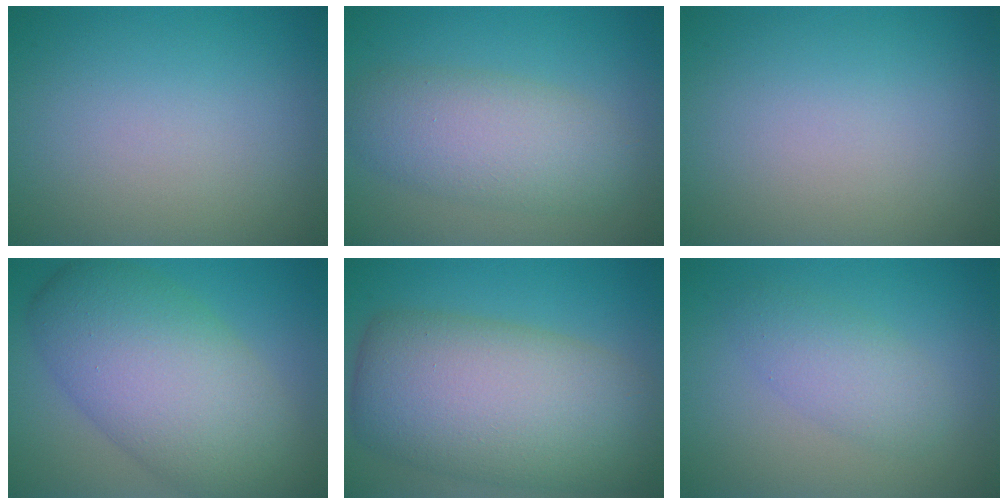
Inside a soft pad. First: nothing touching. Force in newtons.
{"total": 5.4, "press": 5.4, "slide": 0.2}
{"total": 0.0}
{"total": 10.6, "press": 10.6, "slide": 0.4}
{"total": 12.0, "press": 12.0, "slide": 0.5}
{"total": 2.9, "press": 2.9, "slide": 0.1}